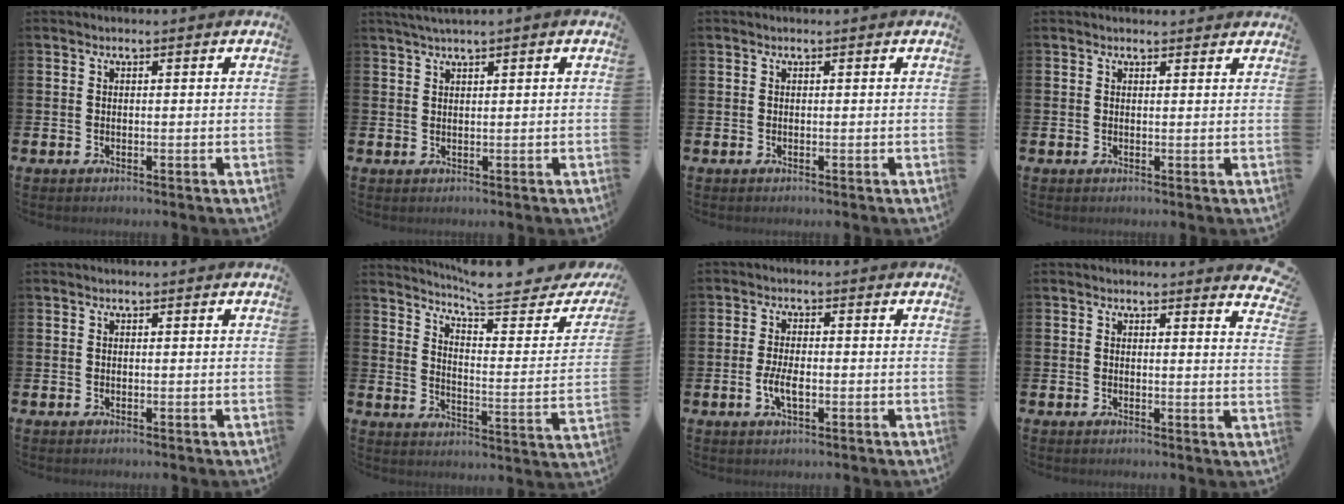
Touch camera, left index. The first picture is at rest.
{"total": 1.7, "force": [1.4, -0.1, 1.0], "torque": [-0.026, 0.003, 0.028]}
{"total": 0.0}
{"total": 1.1, "force": [1.1, 0.3, 0.1], "torque": [0.007, -0.001, 0.018]}
{"total": 0.0}
{"total": 6.6, "force": [5.9, 0.7, 3.0], "torque": [-0.066, -0.050, 0.092]}
{"total": 3.3, "force": [-0.8, 1.4, 2.9], "torque": [-0.059, 0.000, -0.017]}
{"total": 2.1, "force": [2.1, 0.2, 0.1], "torque": [0.011, -0.017, 0.034]}